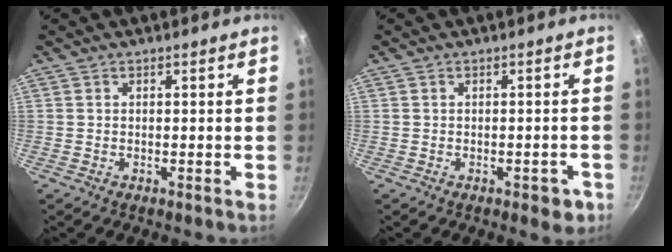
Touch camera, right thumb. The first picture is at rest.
{"total": 3.7, "force": [-1.7, 1.9, 2.7], "torque": [-0.014, 0.016, -0.012]}